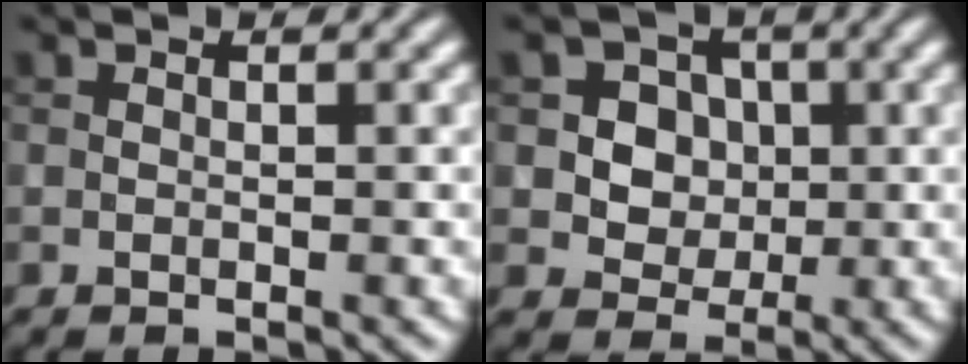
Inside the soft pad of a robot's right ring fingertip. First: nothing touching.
{"total": 5.1, "force": [1.2, 4.5, 2.2], "torque": [-0.030, 0.005, 0.021]}